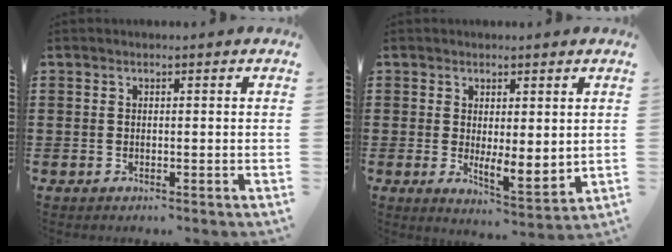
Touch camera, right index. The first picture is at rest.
{"total": 3.1, "force": [1.0, 1.3, 2.6], "torque": [-0.045, -0.004, 0.017]}